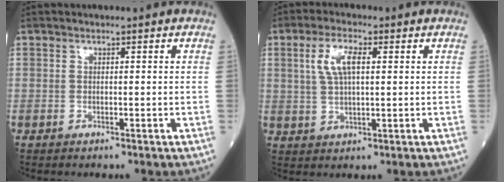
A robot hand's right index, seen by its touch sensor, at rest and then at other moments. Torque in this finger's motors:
{"motor_torque": [0.13, 0.14, 0.14, 0.04]}